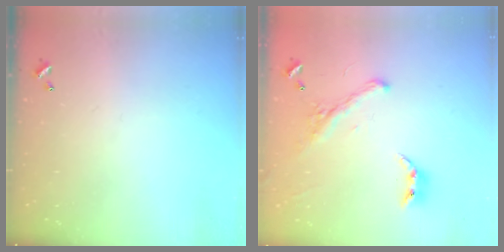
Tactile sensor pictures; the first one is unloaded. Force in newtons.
{"total": 2.6, "press": 2.3, "slide": 1.3}